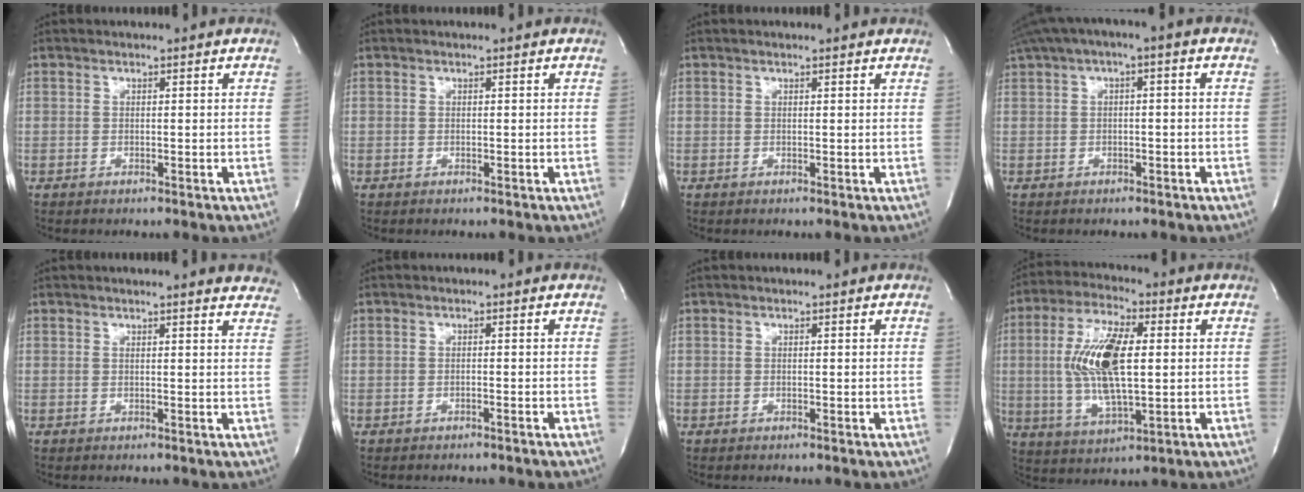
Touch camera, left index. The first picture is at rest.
{"total": 0.0}
{"total": 1.5, "force": [1.4, 0.2, 0.5], "torque": [-0.014, 0.011, 0.013]}
{"total": 5.9, "force": [1.6, 1.5, 5.4], "torque": [-0.111, 0.037, 0.031]}
{"total": 8.3, "force": [8.0, 0.7, 2.4], "torque": [-0.012, -0.022, 0.060]}
{"total": 1.0, "force": [-0.9, -0.1, 0.5], "torque": [-0.015, 0.003, -0.009]}
{"total": 0.0}
{"total": 13.1, "force": [0.7, 3.8, 12.5], "torque": [-0.261, 0.002, 0.016]}